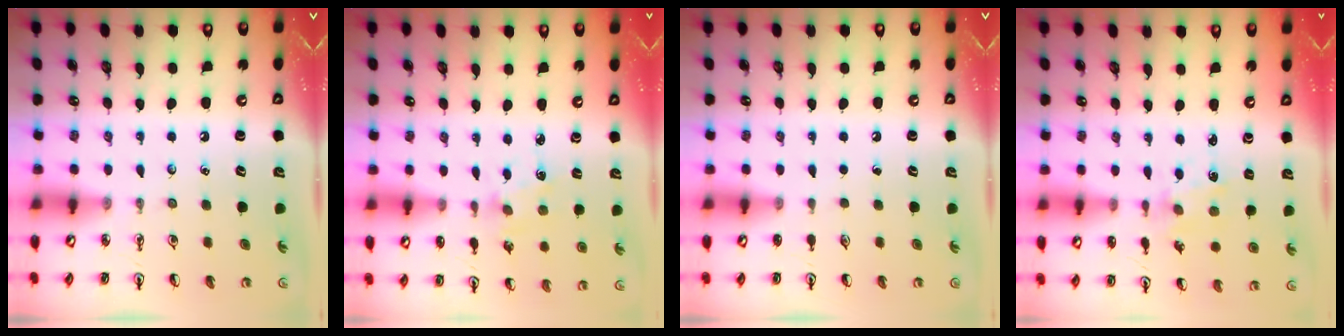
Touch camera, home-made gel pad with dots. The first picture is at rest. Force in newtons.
{"total": 1.8, "press": 1.7, "slide": 0.3}
{"total": 0.0}
{"total": 1.0, "press": 1.0, "slide": 0.2}